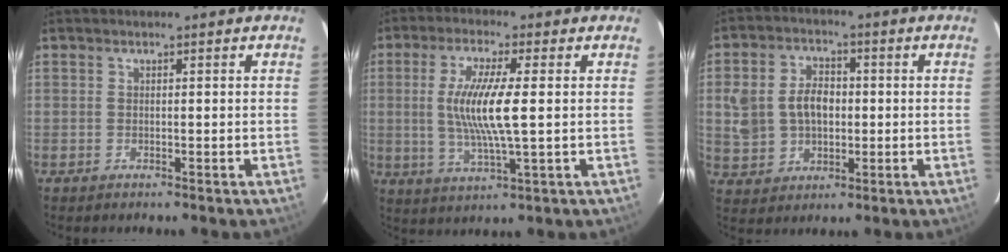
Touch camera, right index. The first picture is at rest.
{"total": 10.7, "force": [0.5, 1.5, 10.6], "torque": [-0.206, -0.007, 0.012]}
{"total": 10.4, "force": [0.5, 7.9, 6.8], "torque": [-0.153, 0.023, 0.022]}